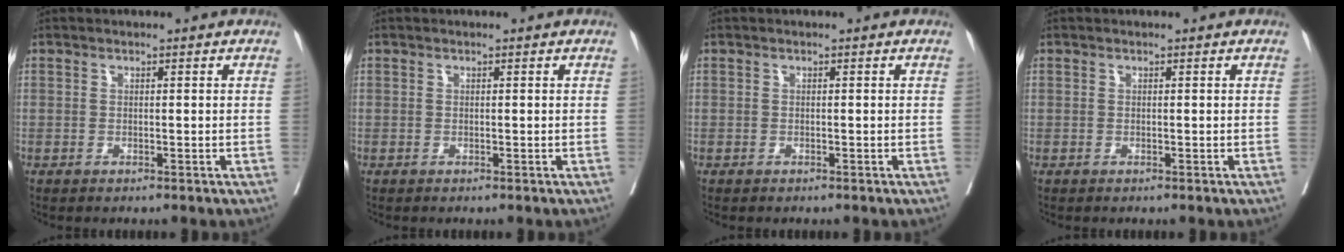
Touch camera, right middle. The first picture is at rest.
{"total": 0.0}
{"total": 0.0}
{"total": 0.0}